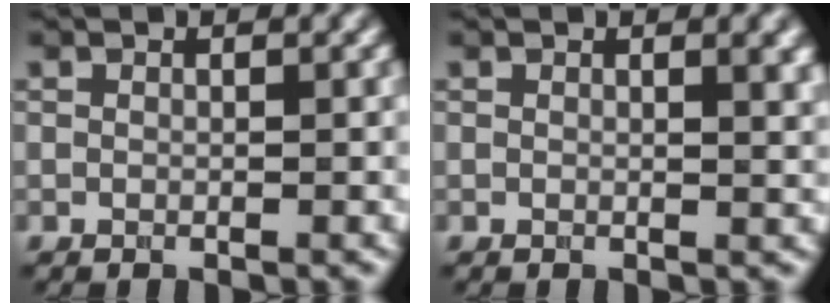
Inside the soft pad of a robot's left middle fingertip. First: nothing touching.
{"total": 2.4, "force": [1.0, 0.9, 2.0], "torque": [-0.012, 0.003, 0.012]}